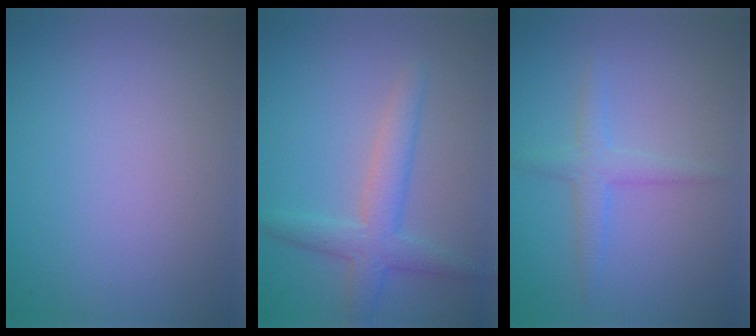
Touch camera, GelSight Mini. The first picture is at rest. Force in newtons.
{"total": 2.8, "press": 2.8, "slide": 0.2}
{"total": 2.0, "press": 2.0, "slide": 0.1}